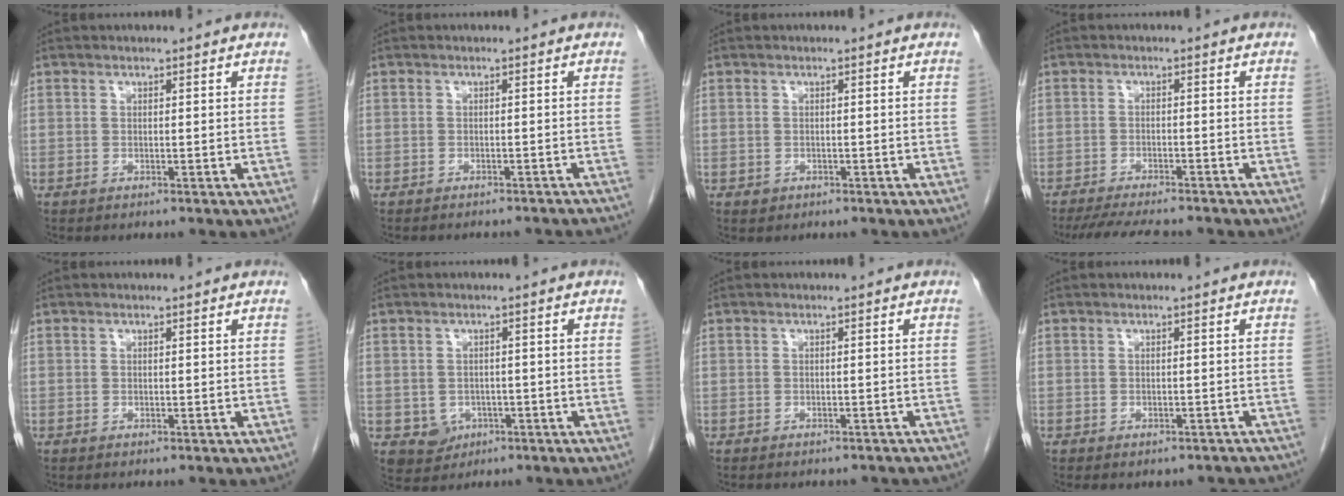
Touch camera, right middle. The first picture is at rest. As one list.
[{"total": 9.2, "force": [-8.5, 1.8, 2.8], "torque": [-0.027, -0.004, -0.085]}, {"total": 0.8, "force": [-0.4, 0.7, 0.2], "torque": [-0.003, 0.002, -0.001]}, {"total": 9.2, "force": [-8.0, 0.8, 4.4], "torque": [-0.062, -0.018, -0.122]}, {"total": 0.0}, {"total": 3.9, "force": [-1.3, 3.5, 1.1], "torque": [-0.014, 0.003, -0.011]}, {"total": 7.0, "force": [-6.2, 2.2, 2.4], "torque": [-0.027, -0.002, -0.063]}, {"total": 5.7, "force": [-4.9, 2.4, 1.7], "torque": [-0.013, 0.006, -0.049]}]